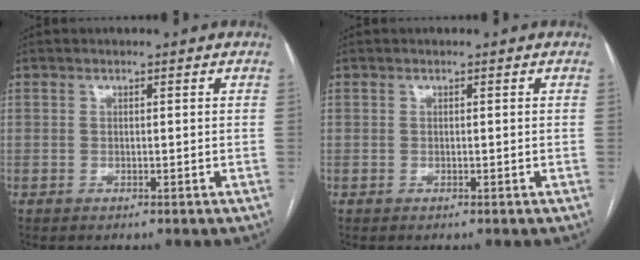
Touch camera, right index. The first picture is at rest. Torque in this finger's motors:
{"motor_torque": [0.00, 0.00, 0.00, 0.00]}